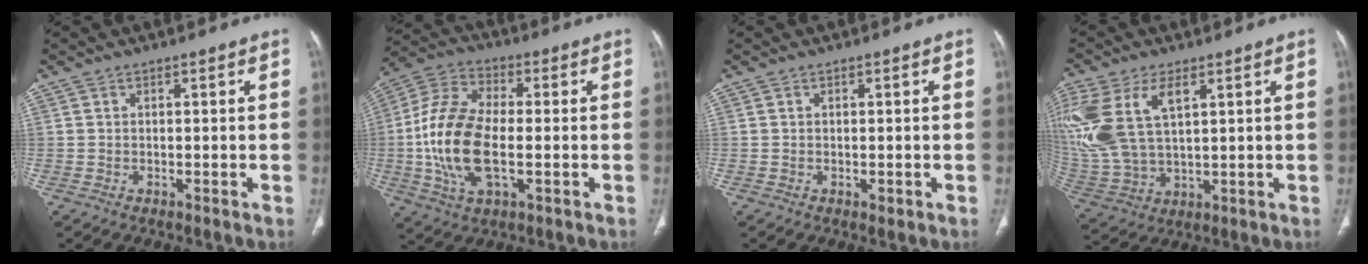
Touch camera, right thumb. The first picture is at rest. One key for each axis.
{"total": 17.0, "fx": -1.8, "fy": 8.4, "fz": 14.7, "tx": -0.306, "ty": 0.014, "tz": -0.035}
{"total": 0.8, "fx": -0.1, "fy": 0.5, "fz": 0.6, "tx": -0.008, "ty": -0.003, "tz": 0.002}
{"total": 18.7, "fx": 6.1, "fy": 10.4, "fz": 14.2, "tx": -0.340, "ty": -0.008, "tz": 0.126}